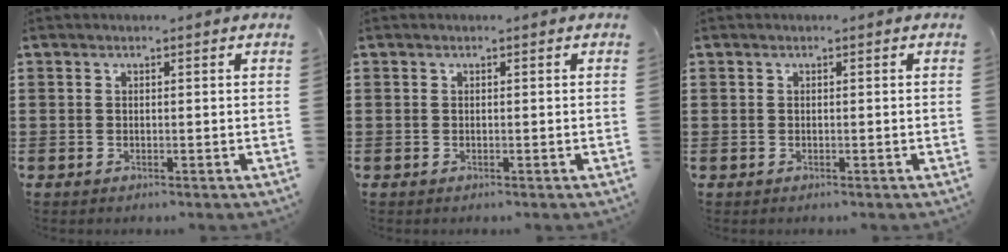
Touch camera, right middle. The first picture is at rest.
{"total": 0.0}
{"total": 0.0}